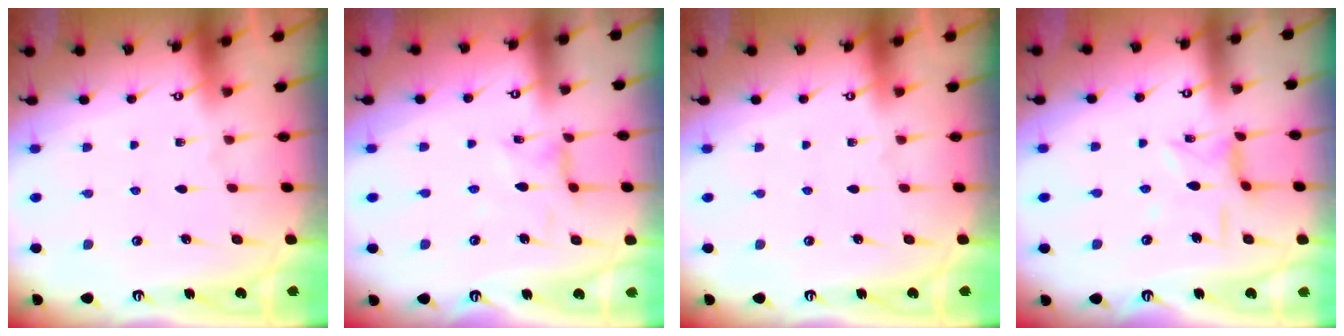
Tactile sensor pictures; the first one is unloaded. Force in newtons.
{"total": 0.9, "press": 0.9, "slide": 0.3}
{"total": 0.0}
{"total": 4.9, "press": 4.9, "slide": 0.4}